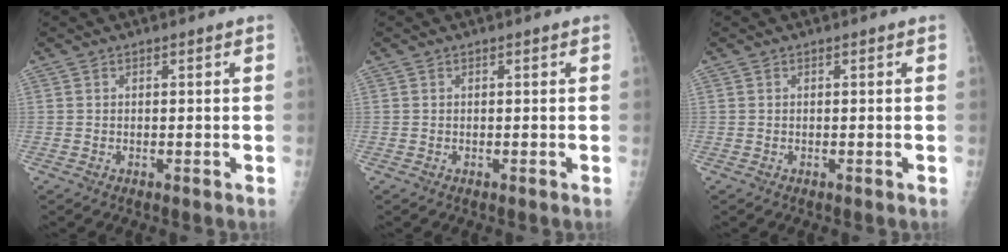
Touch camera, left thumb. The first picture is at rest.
{"total": 0.0}
{"total": 0.0}